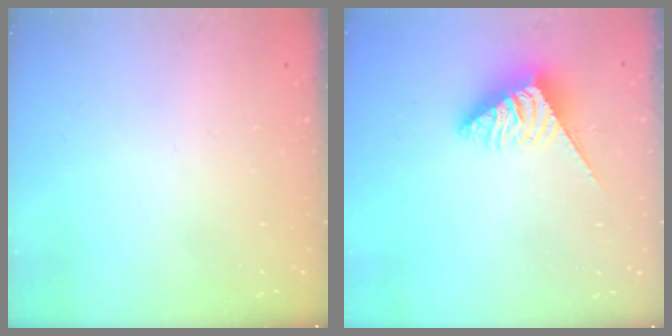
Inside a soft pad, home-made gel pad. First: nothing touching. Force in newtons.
{"total": 4.5, "press": 4.5, "slide": 0.2}